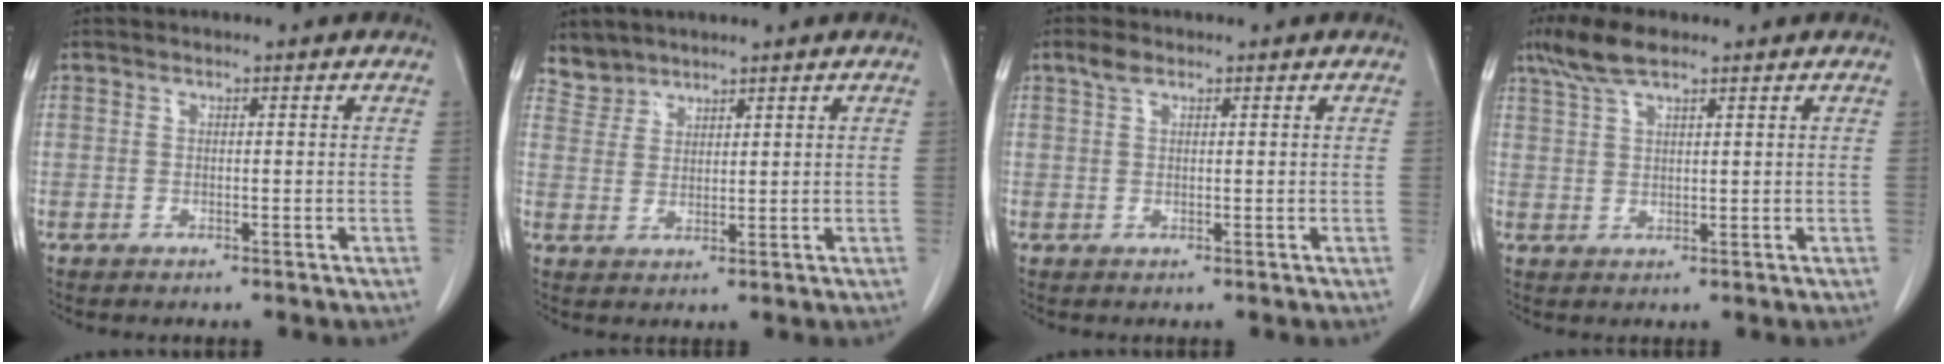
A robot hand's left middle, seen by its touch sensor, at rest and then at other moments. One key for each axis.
{"total": 3.2, "fx": 2.9, "fy": 1.1, "fz": -0.7, "tx": 0.018, "ty": 0.006, "tz": 0.059}
{"total": 1.2, "fx": 0.8, "fy": 0.5, "fz": 0.7, "tx": -0.017, "ty": 0.010, "tz": 0.017}
{"total": 5.7, "fx": 4.2, "fy": 1.2, "fz": 3.7, "tx": -0.085, "ty": 0.016, "tz": 0.082}